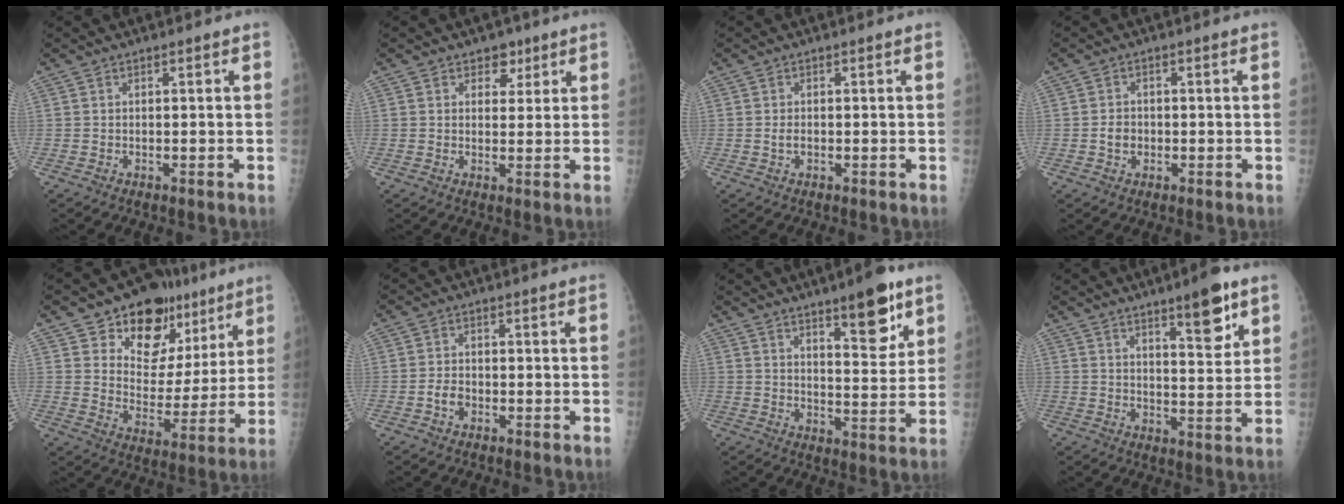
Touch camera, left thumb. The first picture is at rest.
{"total": 3.7, "force": [2.1, 2.7, 1.4], "torque": [0.008, -0.010, 0.029]}
{"total": 1.4, "force": [-0.2, 0.9, 1.0], "torque": [-0.017, 0.001, -0.003]}
{"total": 2.7, "force": [-0.6, 2.3, 1.4], "torque": [-0.014, 0.005, -0.011]}
{"total": 17.1, "force": [10.3, 11.1, 8.1], "torque": [-0.056, -0.042, 0.161]}
{"total": 2.6, "force": [-1.1, 1.9, 1.5], "torque": [-0.020, 0.009, -0.021]}
{"total": 10.9, "force": [6.7, 3.2, 7.9], "torque": [-0.092, -0.043, 0.100]}
{"total": 9.2, "force": [5.7, 2.2, 6.9], "torque": [-0.086, -0.037, 0.084]}